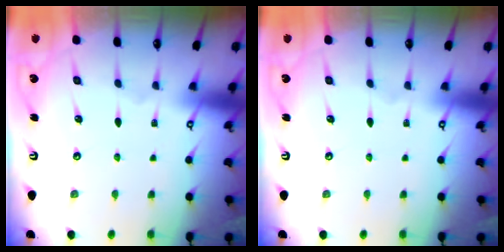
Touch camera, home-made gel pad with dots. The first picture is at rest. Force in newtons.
{"total": 0.0}